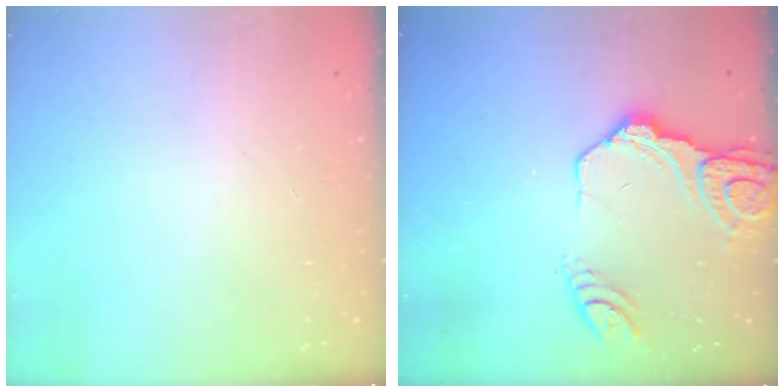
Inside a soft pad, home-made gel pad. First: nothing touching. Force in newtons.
{"total": 15.1, "press": 15.0, "slide": 1.8}